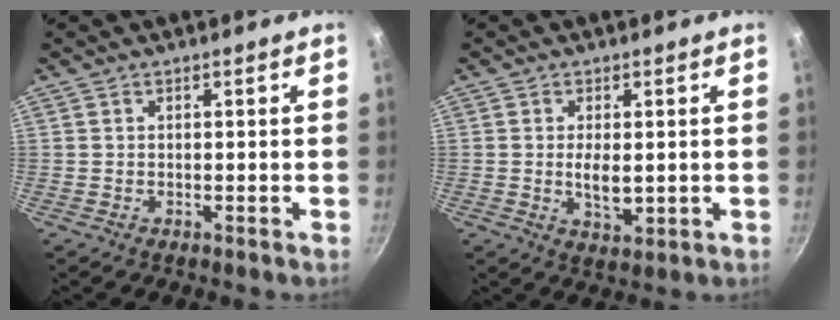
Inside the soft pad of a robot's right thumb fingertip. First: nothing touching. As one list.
[{"total": 4.6, "force": [0.1, 2.2, 4.1], "torque": [-0.073, -0.007, 0.005]}]